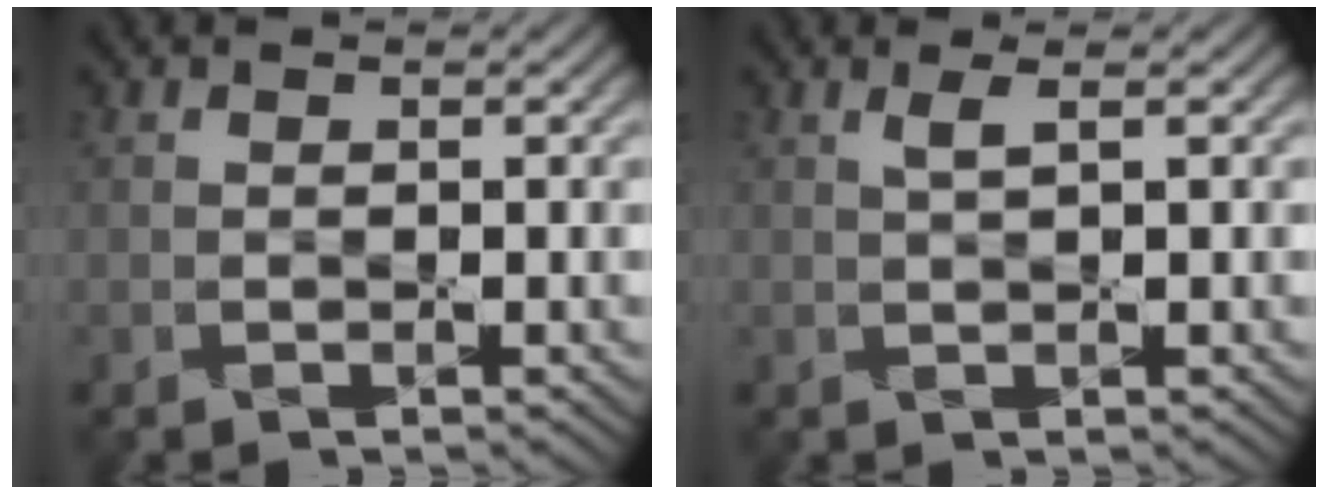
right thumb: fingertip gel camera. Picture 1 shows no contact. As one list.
[{"total": 1.5, "force": [0.6, 0.2, 1.3], "torque": [-0.027, 0.007, 0.009]}]